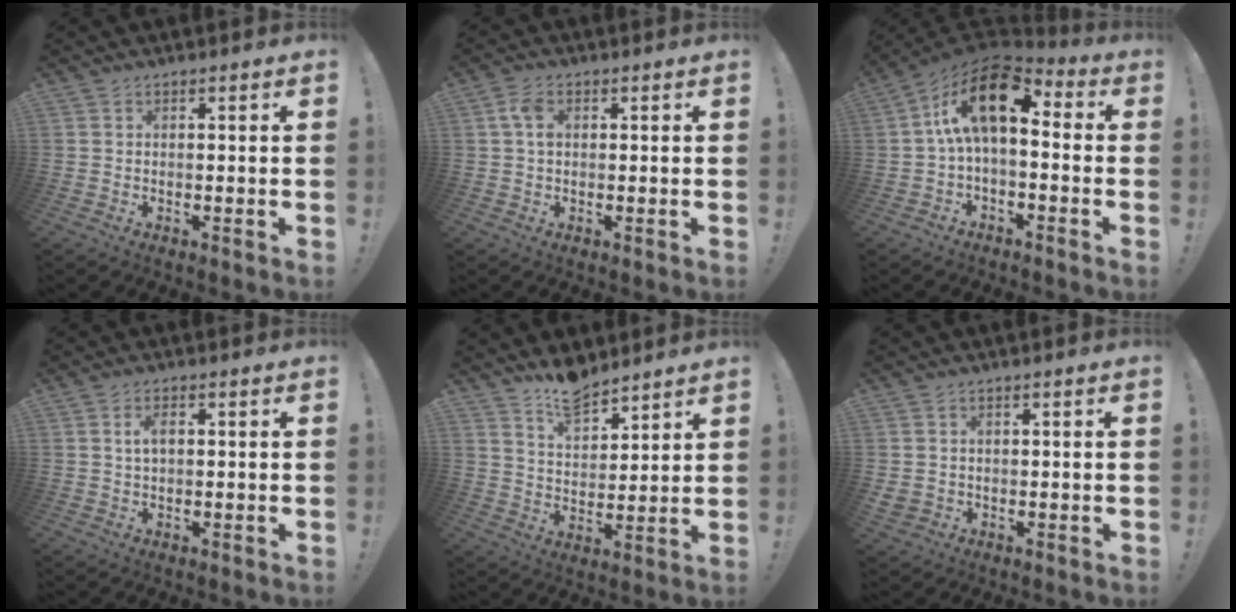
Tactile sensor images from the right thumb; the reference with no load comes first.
{"total": 4.8, "force": [1.0, 3.0, 3.6], "torque": [-0.072, 0.007, 0.017]}
{"total": 15.5, "force": [3.6, 7.2, 13.2], "torque": [-0.231, -0.007, 0.066]}
{"total": 3.4, "force": [0.8, 1.4, 3.0], "torque": [-0.051, 0.003, 0.012]}
{"total": 9.7, "force": [8.4, 3.9, 2.9], "torque": [-0.046, -0.065, 0.159]}
{"total": 2.2, "force": [0.4, 1.9, 0.9], "torque": [-0.014, -0.003, 0.009]}